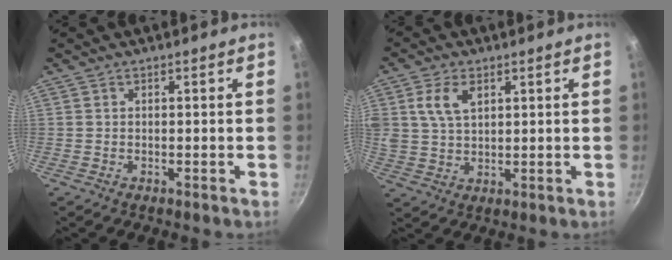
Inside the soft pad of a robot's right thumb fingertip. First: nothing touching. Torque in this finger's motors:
{"motor_torque": [1.05, 1.87, 1.19, 0.27, 0.38]}